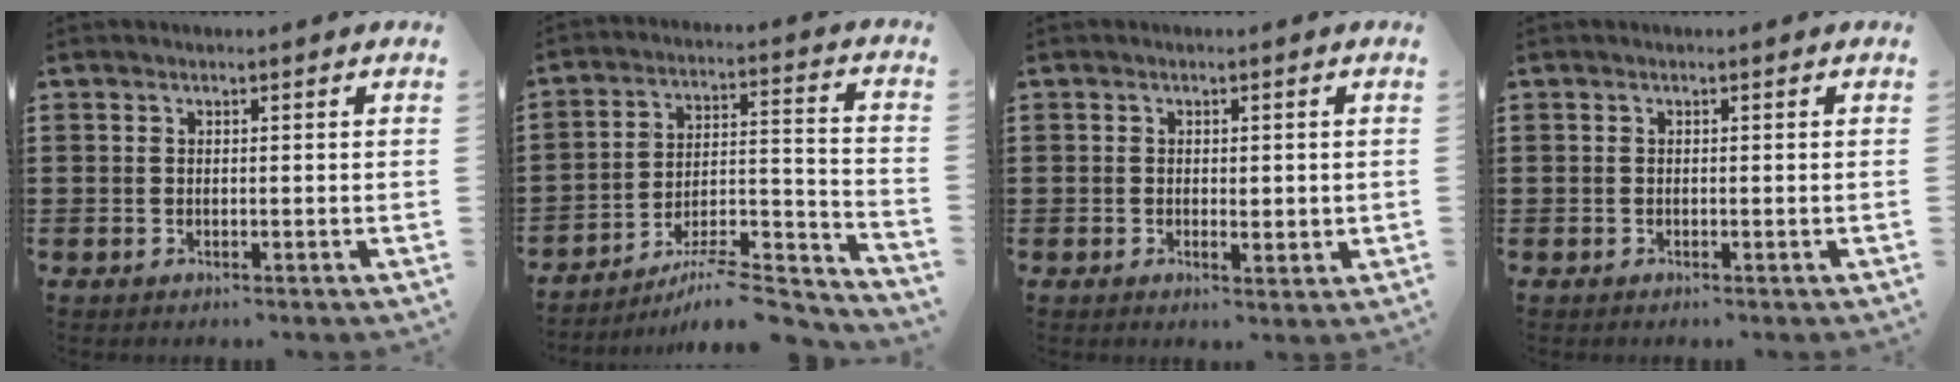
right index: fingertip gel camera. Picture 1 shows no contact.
{"total": 7.6, "force": [-6.6, 1.1, 3.5], "torque": [-0.047, 0.006, -0.128]}
{"total": 1.4, "force": [0.1, 0.9, 1.1], "torque": [-0.014, 0.004, 0.000]}
{"total": 0.0}